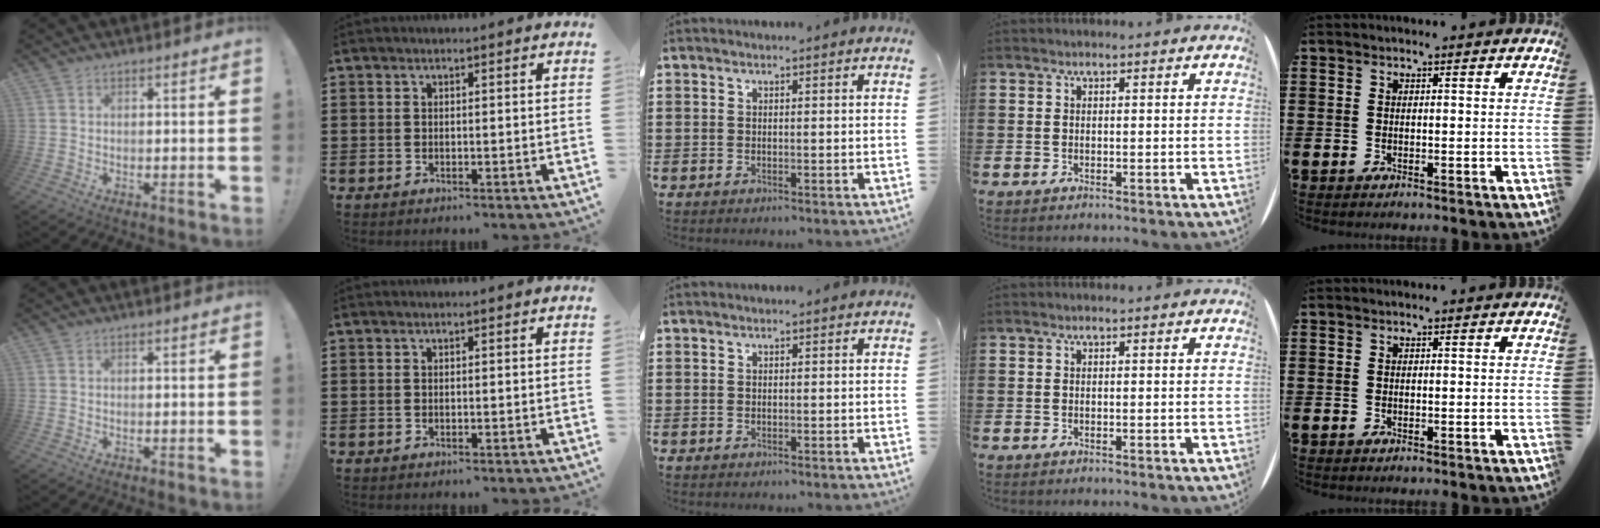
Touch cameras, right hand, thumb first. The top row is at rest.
{}